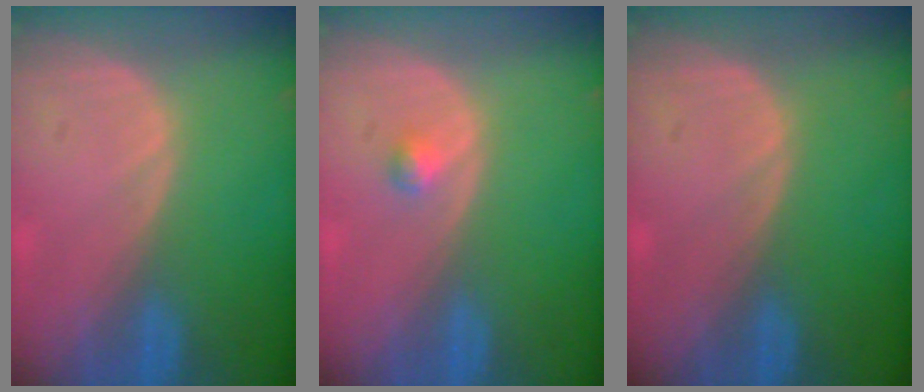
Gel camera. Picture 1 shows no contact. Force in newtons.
{"total": 1.1, "press": 1.1, "slide": 0.1}
{"total": 0.0}